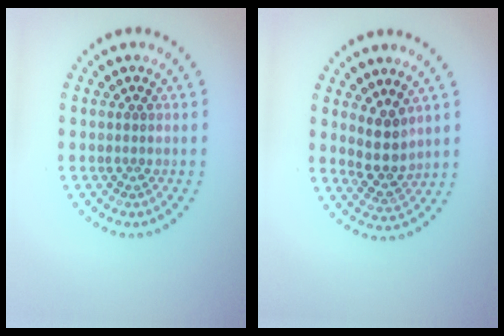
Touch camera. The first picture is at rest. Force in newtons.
{"total": 2.9, "press": 2.4, "slide": 1.6}